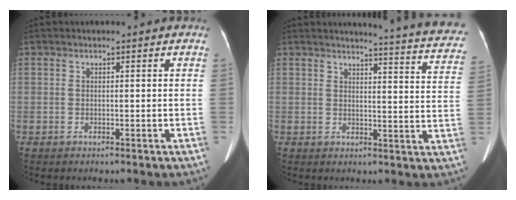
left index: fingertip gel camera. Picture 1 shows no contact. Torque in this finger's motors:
{"motor_torque": [-0.76, -1.24, -0.14, -0.03]}